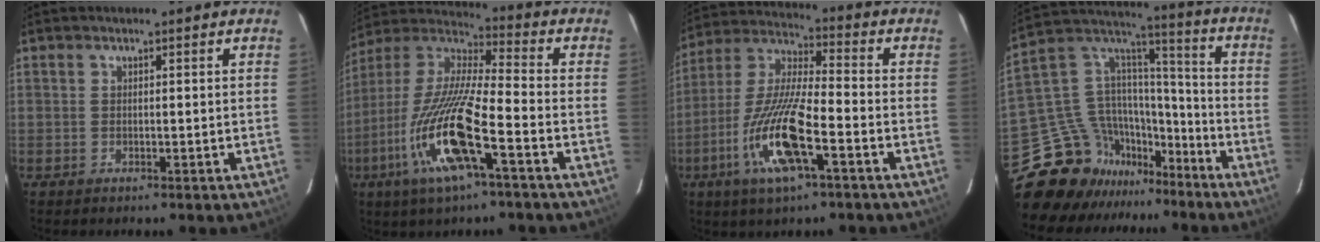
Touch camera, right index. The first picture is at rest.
{"total": 18.5, "force": [-7.3, 3.1, 16.7], "torque": [-0.362, -0.017, -0.140]}
{"total": 15.8, "force": [-6.3, 3.0, 14.2], "torque": [-0.300, -0.011, -0.115]}
{"total": 21.3, "force": [-16.4, 12.0, 6.1], "torque": [-0.130, 0.078, -0.273]}